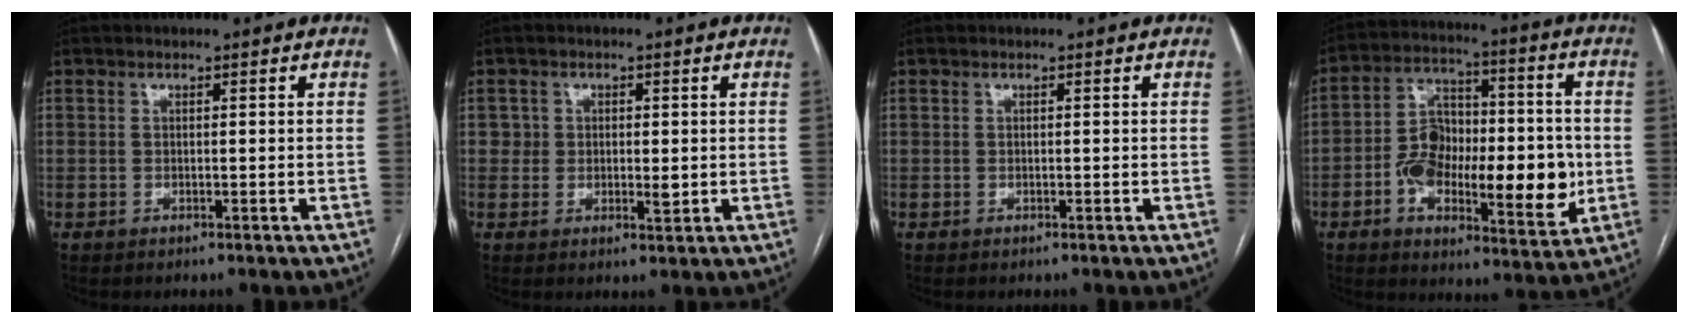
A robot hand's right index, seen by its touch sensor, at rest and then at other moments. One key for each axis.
{"total": 3.0, "fx": 0.3, "fy": 2.4, "fz": 1.7, "tx": -0.014, "ty": -0.001, "tz": 0.003}
{"total": 0.0}
{"total": 18.0, "fx": -3.5, "fy": 8.0, "fz": 15.7, "tx": -0.254, "ty": 0.018, "tz": -0.050}